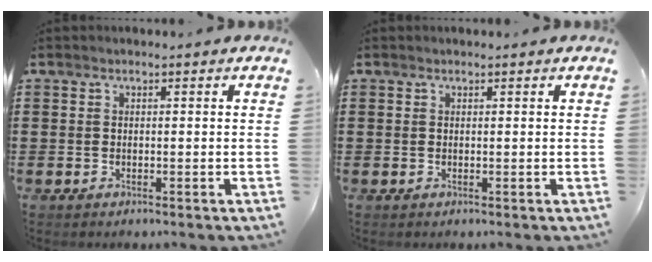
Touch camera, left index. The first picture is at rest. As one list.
[{"total": 0.0}]